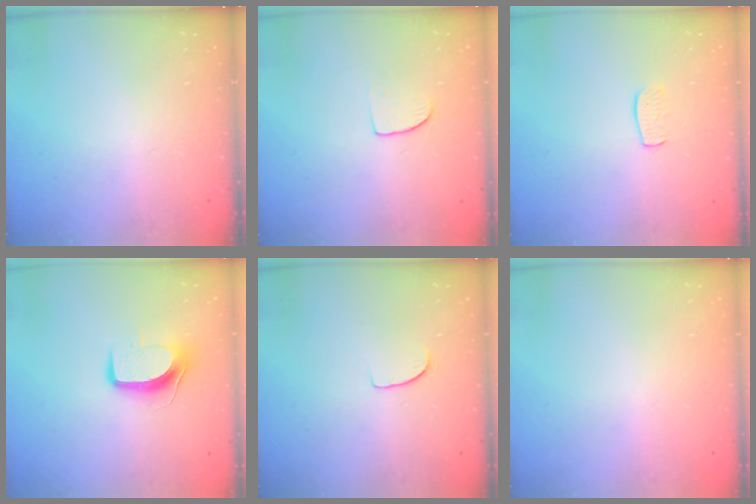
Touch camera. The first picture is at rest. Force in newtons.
{"total": 6.4, "press": 6.3, "slide": 0.4}
{"total": 6.9, "press": 6.8, "slide": 0.4}
{"total": 8.9, "press": 8.9, "slide": 0.3}
{"total": 4.7, "press": 4.7, "slide": 0.3}
{"total": 0.0}